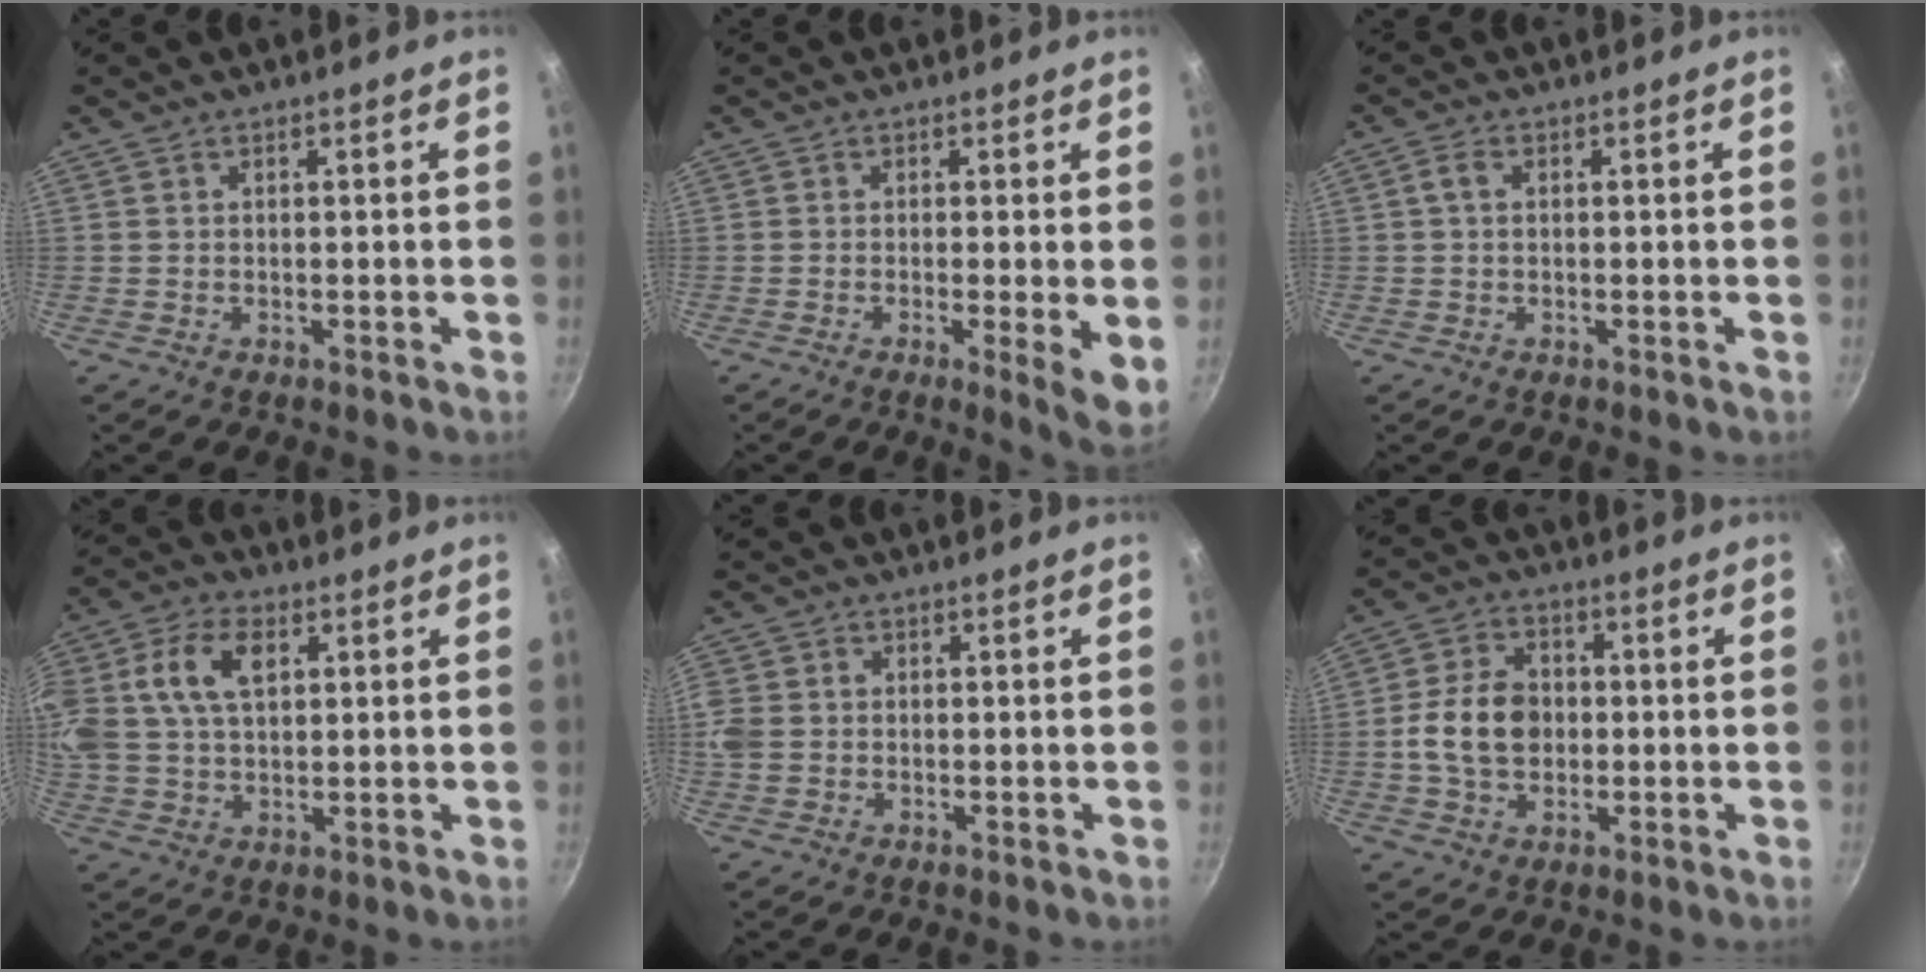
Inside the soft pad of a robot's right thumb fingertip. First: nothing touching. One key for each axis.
{"total": 6.0, "fx": -0.6, "fy": 1.1, "fz": 5.9, "tx": -0.076, "ty": -0.019, "tz": -0.008}
{"total": 2.0, "fx": 0.3, "fy": 1.2, "fz": 1.6, "tx": -0.034, "ty": 0.007, "tz": 0.004}
{"total": 18.1, "fx": 4.9, "fy": 12.0, "fz": 12.6, "tx": -0.281, "ty": 0.026, "tz": 0.085}
{"total": 4.7, "fx": -0.3, "fy": 4.0, "fz": 2.5, "tx": -0.053, "ty": 0.005, "tz": -0.013}
{"total": 10.7, "fx": -0.4, "fy": 8.1, "fz": 7.1, "tx": -0.111, "ty": 0.018, "tz": -0.015}